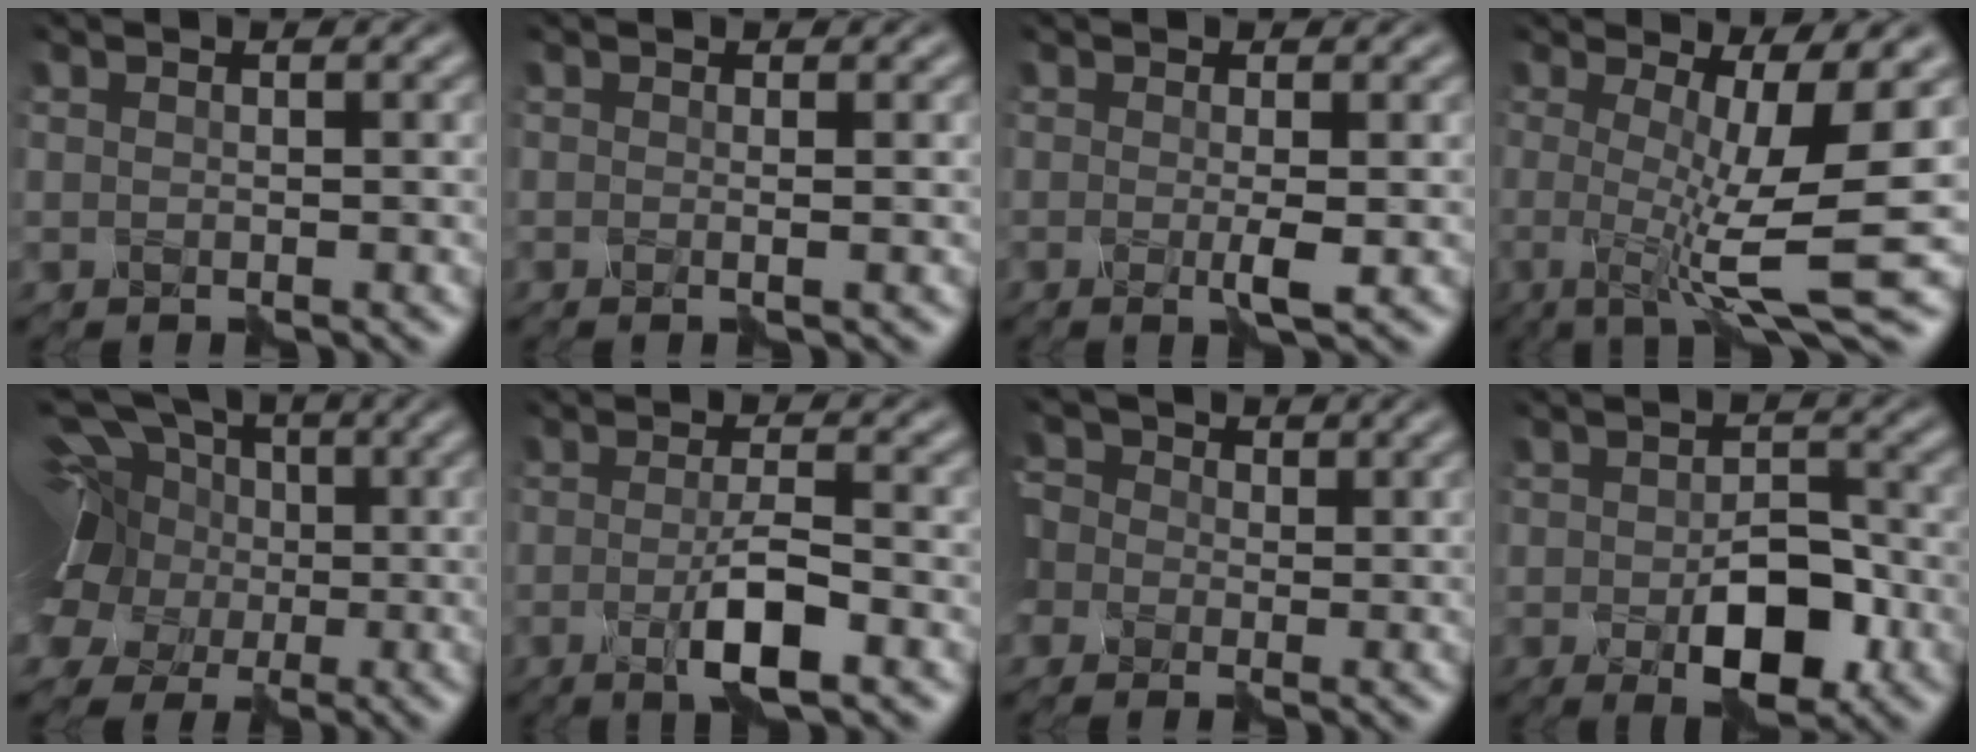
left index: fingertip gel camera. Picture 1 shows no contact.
{"total": 0.9, "force": [0.1, 0.3, 0.8], "torque": [-0.007, 0.004, -0.015]}
{"total": 1.5, "force": [-0.4, 0.0, 1.5], "torque": [-0.023, -0.001, -0.008]}
{"total": 7.9, "force": [-0.9, 1.3, 7.8], "torque": [-0.105, -0.002, -0.024]}
{"total": 12.2, "force": [1.6, 9.8, 7.1], "torque": [-0.168, 0.031, -0.016]}
{"total": 4.0, "force": [-1.6, 0.7, 3.7], "torque": [-0.060, -0.002, -0.032]}
{"total": 7.1, "force": [1.3, 6.1, 3.4], "torque": [-0.082, 0.034, -0.010]}
{"total": 5.4, "force": [-1.9, 3.0, 4.1], "torque": [-0.066, -0.008, -0.029]}